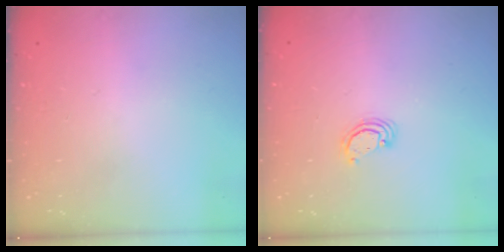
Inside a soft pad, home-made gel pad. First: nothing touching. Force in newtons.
{"total": 2.3, "press": 2.3, "slide": 0.3}